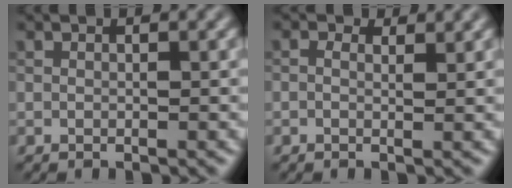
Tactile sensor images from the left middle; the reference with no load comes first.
{"total": 2.4, "force": [1.3, 1.2, 1.5], "torque": [-0.024, -0.002, 0.002]}